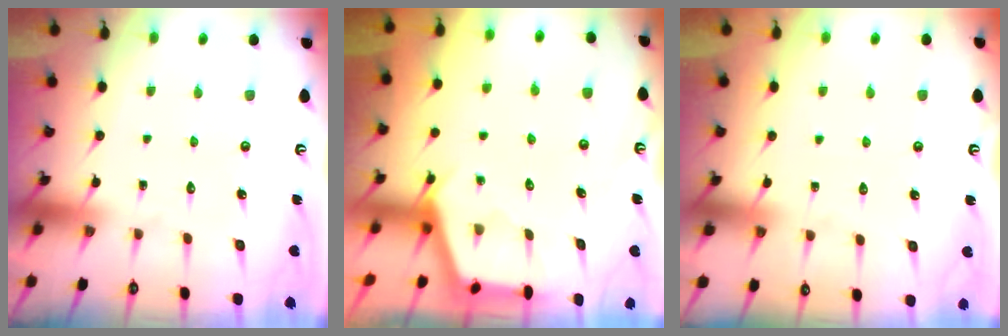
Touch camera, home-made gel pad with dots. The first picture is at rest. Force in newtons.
{"total": 2.9, "press": 2.8, "slide": 0.3}
{"total": 2.6, "press": 2.6, "slide": 0.4}